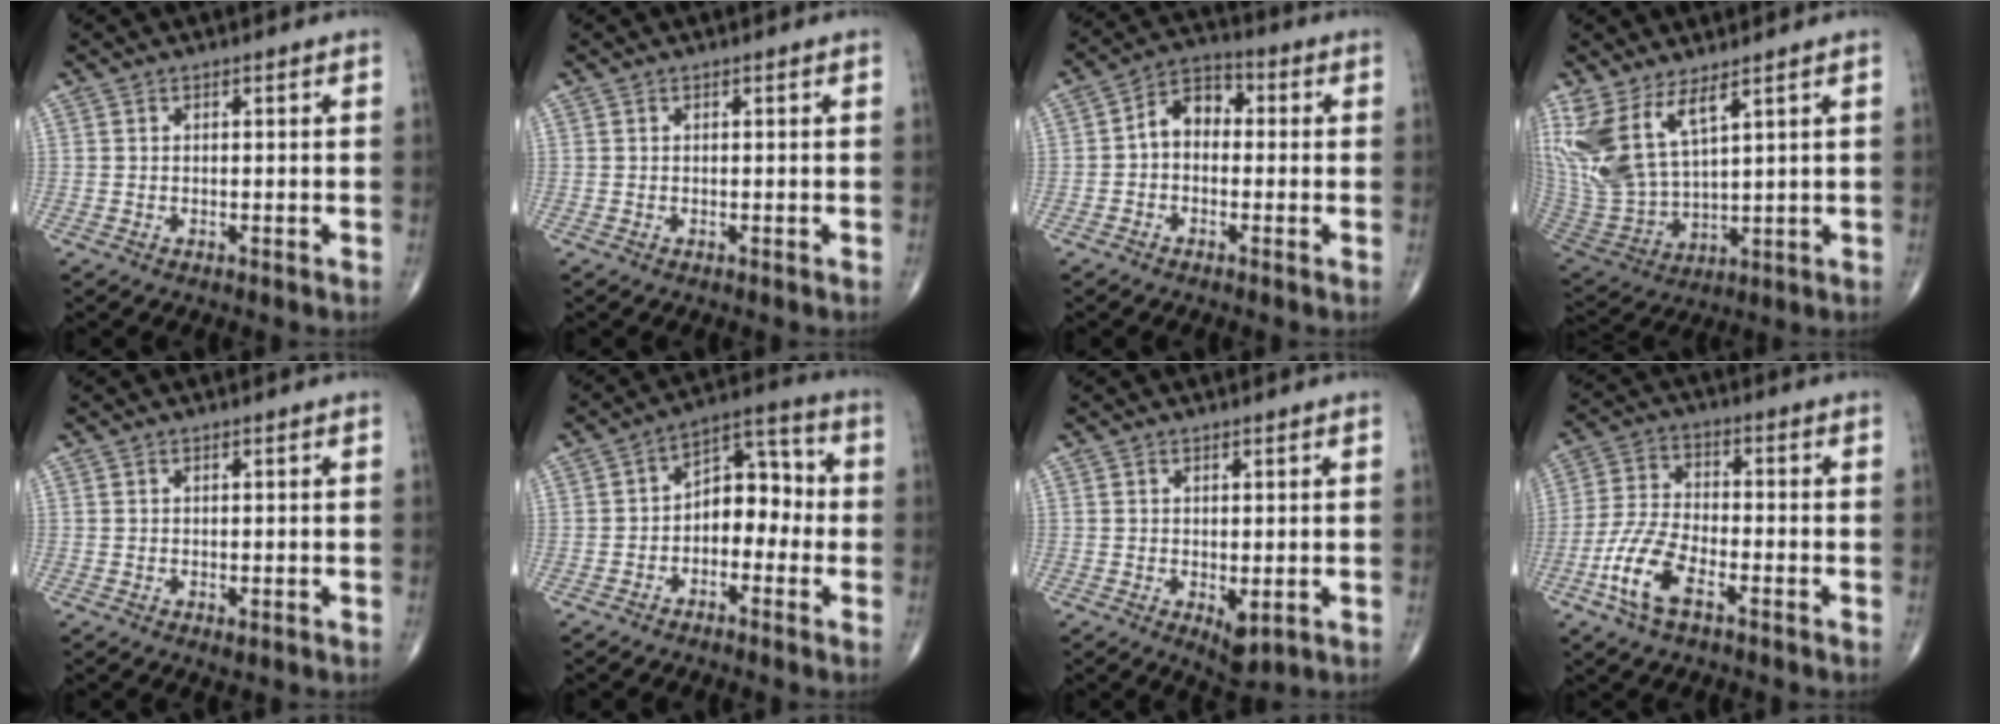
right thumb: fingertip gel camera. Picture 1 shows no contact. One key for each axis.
{"total": 0.0}
{"total": 6.9, "fx": -0.3, "fy": 4.9, "fz": 4.9, "tx": -0.059, "ty": 0.025, "tz": -0.022}
{"total": 13.7, "fx": 7.5, "fy": 5.5, "fz": 10.1, "tx": -0.222, "ty": -0.038, "tz": 0.173}
{"total": 1.0, "fx": 0.0, "fy": 0.5, "fz": 0.8, "tx": -0.016, "ty": -0.002, "tz": 0.005}
{"total": 9.2, "fx": -1.6, "fy": 6.0, "fz": 6.8, "tx": -0.065, "ty": 0.046, "tz": -0.041}
{"total": 3.4, "fx": -0.4, "fy": 1.5, "fz": 3.1, "tx": -0.040, "ty": -0.012, "tz": 0.002}
{"total": 9.8, "fx": -4.8, "fy": 4.1, "fz": 7.4, "tx": -0.167, "ty": 0.021, "tz": -0.095}